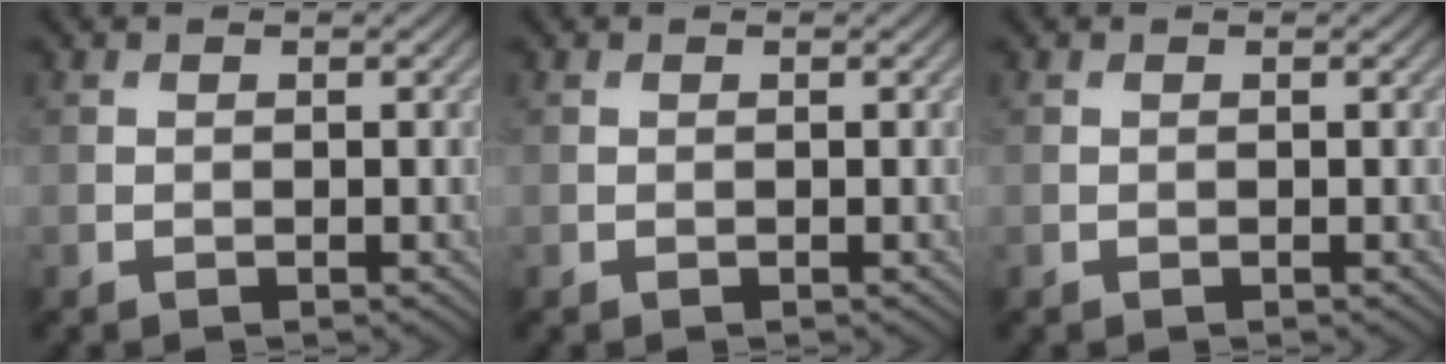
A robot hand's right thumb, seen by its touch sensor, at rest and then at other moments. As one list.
[{"total": 0.0}, {"total": 0.0}]